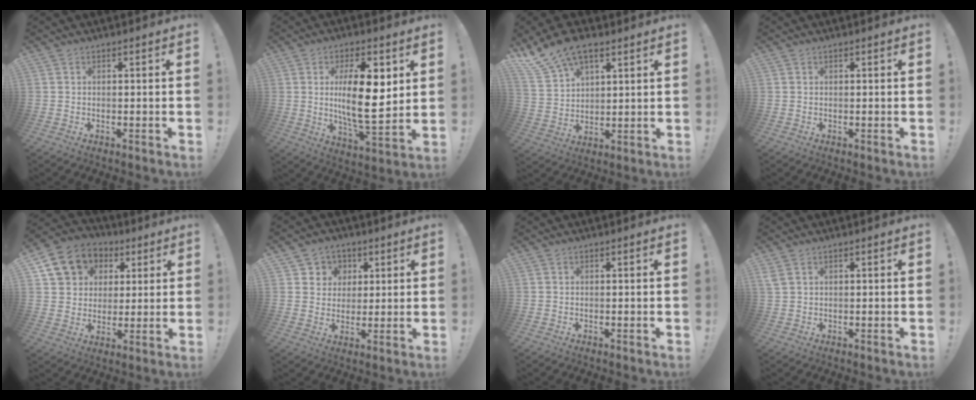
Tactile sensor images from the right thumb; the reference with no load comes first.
{"total": 17.1, "force": [3.1, 5.9, 15.8], "torque": [-0.261, -0.015, 0.036]}
{"total": 11.7, "force": [8.0, 5.9, 6.2], "torque": [-0.121, -0.037, 0.156]}
{"total": 0.0}
{"total": 11.9, "force": [5.1, 10.0, 4.0], "torque": [-0.055, -0.026, 0.106]}
{"total": 6.6, "force": [1.8, 6.3, 0.8], "torque": [-0.008, -0.016, 0.037]}
{"total": 0.0}
{"total": 2.2, "force": [1.3, 1.1, 1.5], "torque": [-0.032, 0.000, 0.025]}